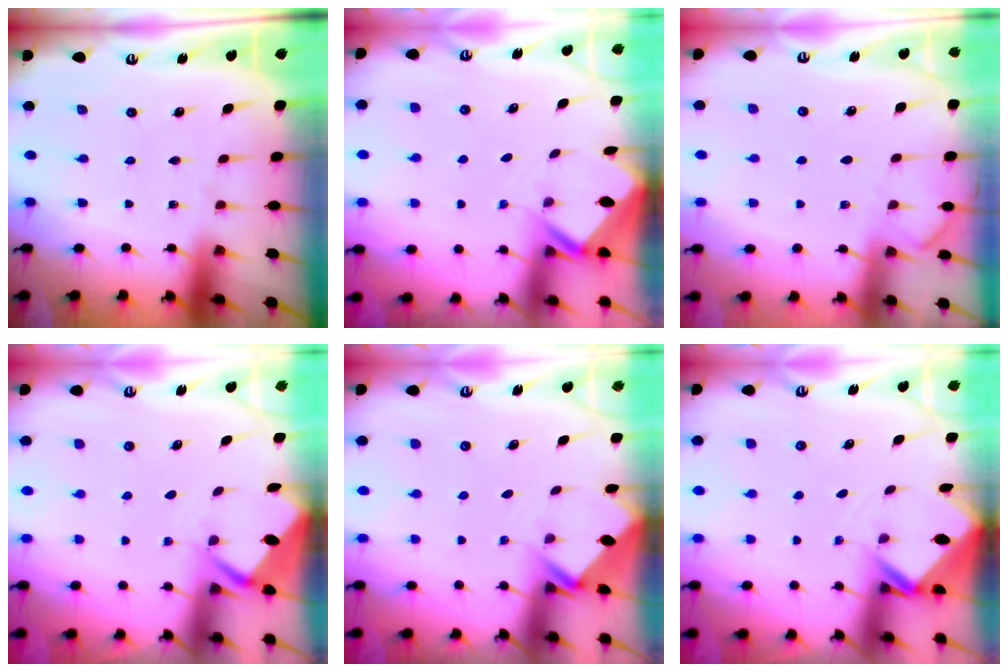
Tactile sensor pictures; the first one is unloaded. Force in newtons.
{"total": 2.3, "press": 2.3, "slide": 0.1}
{"total": 2.4, "press": 2.4, "slide": 0.4}
{"total": 2.8, "press": 2.8, "slide": 0.4}
{"total": 2.9, "press": 2.9, "slide": 0.2}
{"total": 2.7, "press": 2.7, "slide": 0.2}